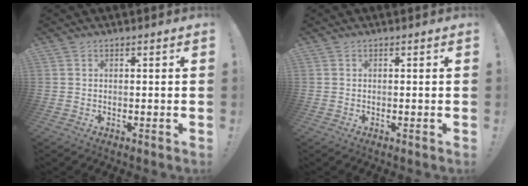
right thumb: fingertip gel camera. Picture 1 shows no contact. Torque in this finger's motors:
{"motor_torque": [0.18, 0.01, 0.16, -0.08, 0.03]}